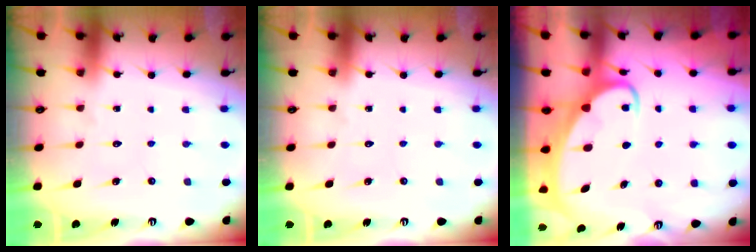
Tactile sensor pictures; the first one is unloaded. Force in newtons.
{"total": 0.0}
{"total": 4.7, "press": 4.7, "slide": 0.6}